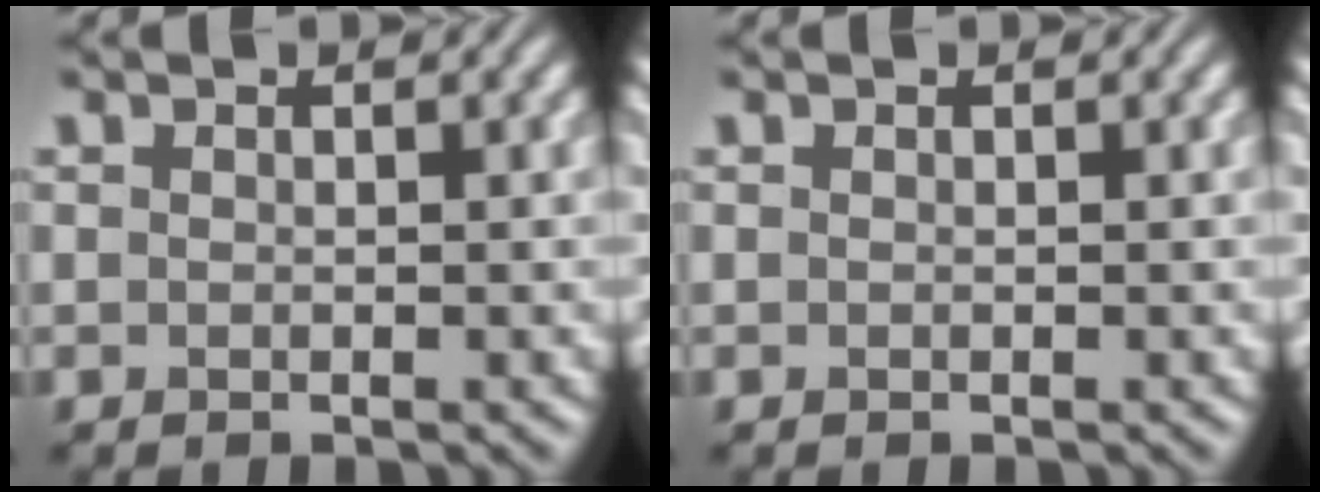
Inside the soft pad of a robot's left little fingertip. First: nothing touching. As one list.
[{"total": 0.0}]